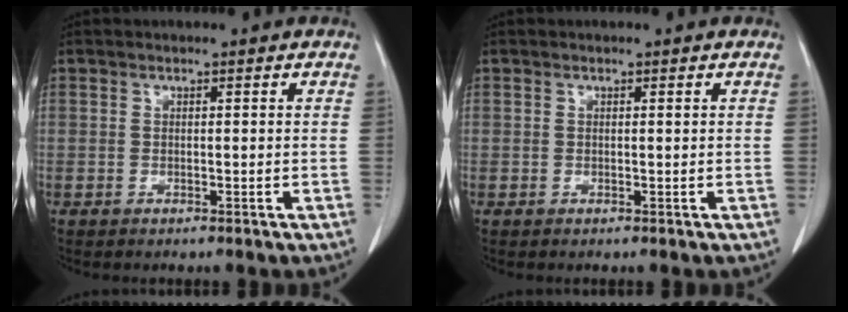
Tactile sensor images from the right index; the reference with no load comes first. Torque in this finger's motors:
{"motor_torque": [-0.20, 0.08, -0.03, -0.01]}